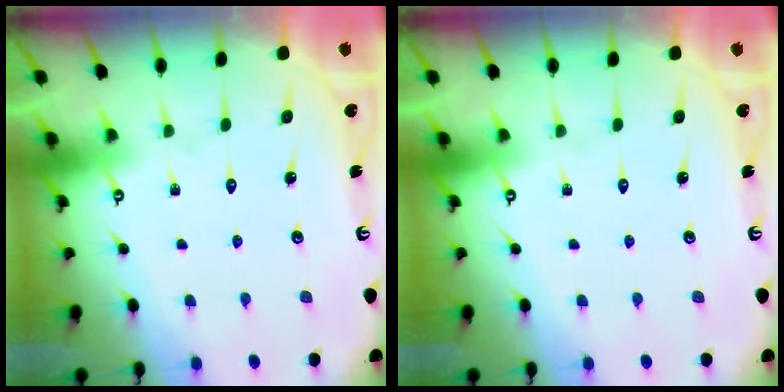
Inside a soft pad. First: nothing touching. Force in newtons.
{"total": 0.0}